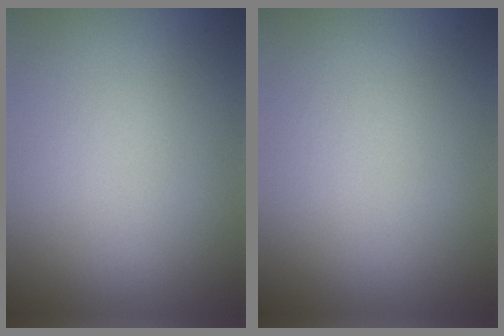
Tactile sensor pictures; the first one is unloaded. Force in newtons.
{"total": 0.0}